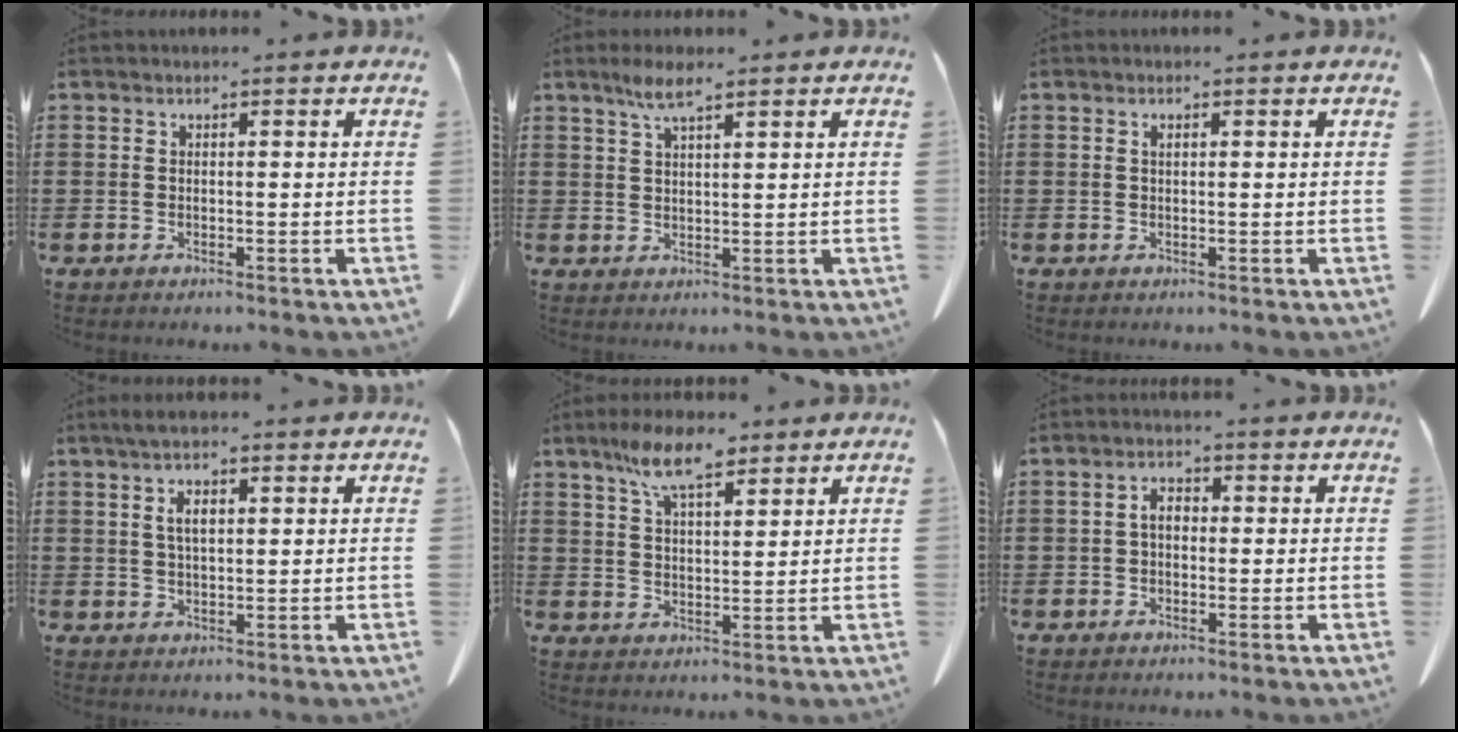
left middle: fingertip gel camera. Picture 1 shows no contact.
{"total": 4.2, "force": [2.7, 0.8, 3.1], "torque": [-0.068, 0.003, 0.049]}
{"total": 0.8, "force": [0.3, 0.2, 0.7], "torque": [-0.016, -0.001, 0.006]}
{"total": 3.9, "force": [1.5, 1.4, 3.4], "torque": [-0.062, 0.002, 0.024]}
{"total": 8.6, "force": [6.1, 2.6, 5.5], "torque": [-0.121, -0.002, 0.111]}
{"total": 2.9, "force": [0.2, 1.6, 2.4], "torque": [-0.049, 0.008, 0.001]}